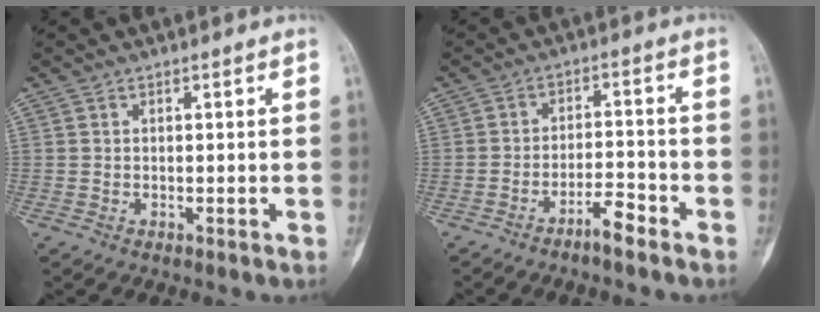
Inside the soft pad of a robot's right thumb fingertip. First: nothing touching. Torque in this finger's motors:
{"motor_torque": [-0.12, 0.18, 0.47, -0.33, -0.04]}